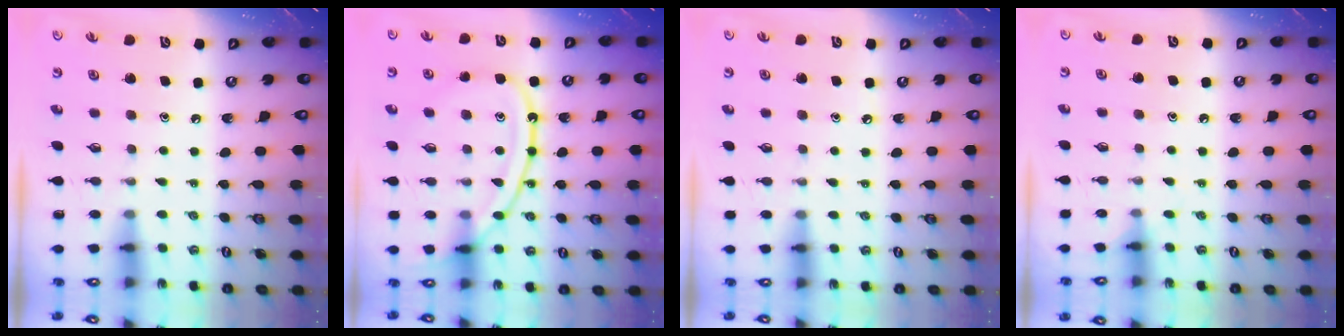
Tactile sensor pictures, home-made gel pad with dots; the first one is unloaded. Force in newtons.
{"total": 15.1, "press": 15.0, "slide": 1.1}
{"total": 2.3, "press": 2.3, "slide": 0.4}
{"total": 6.0, "press": 6.0, "slide": 0.6}